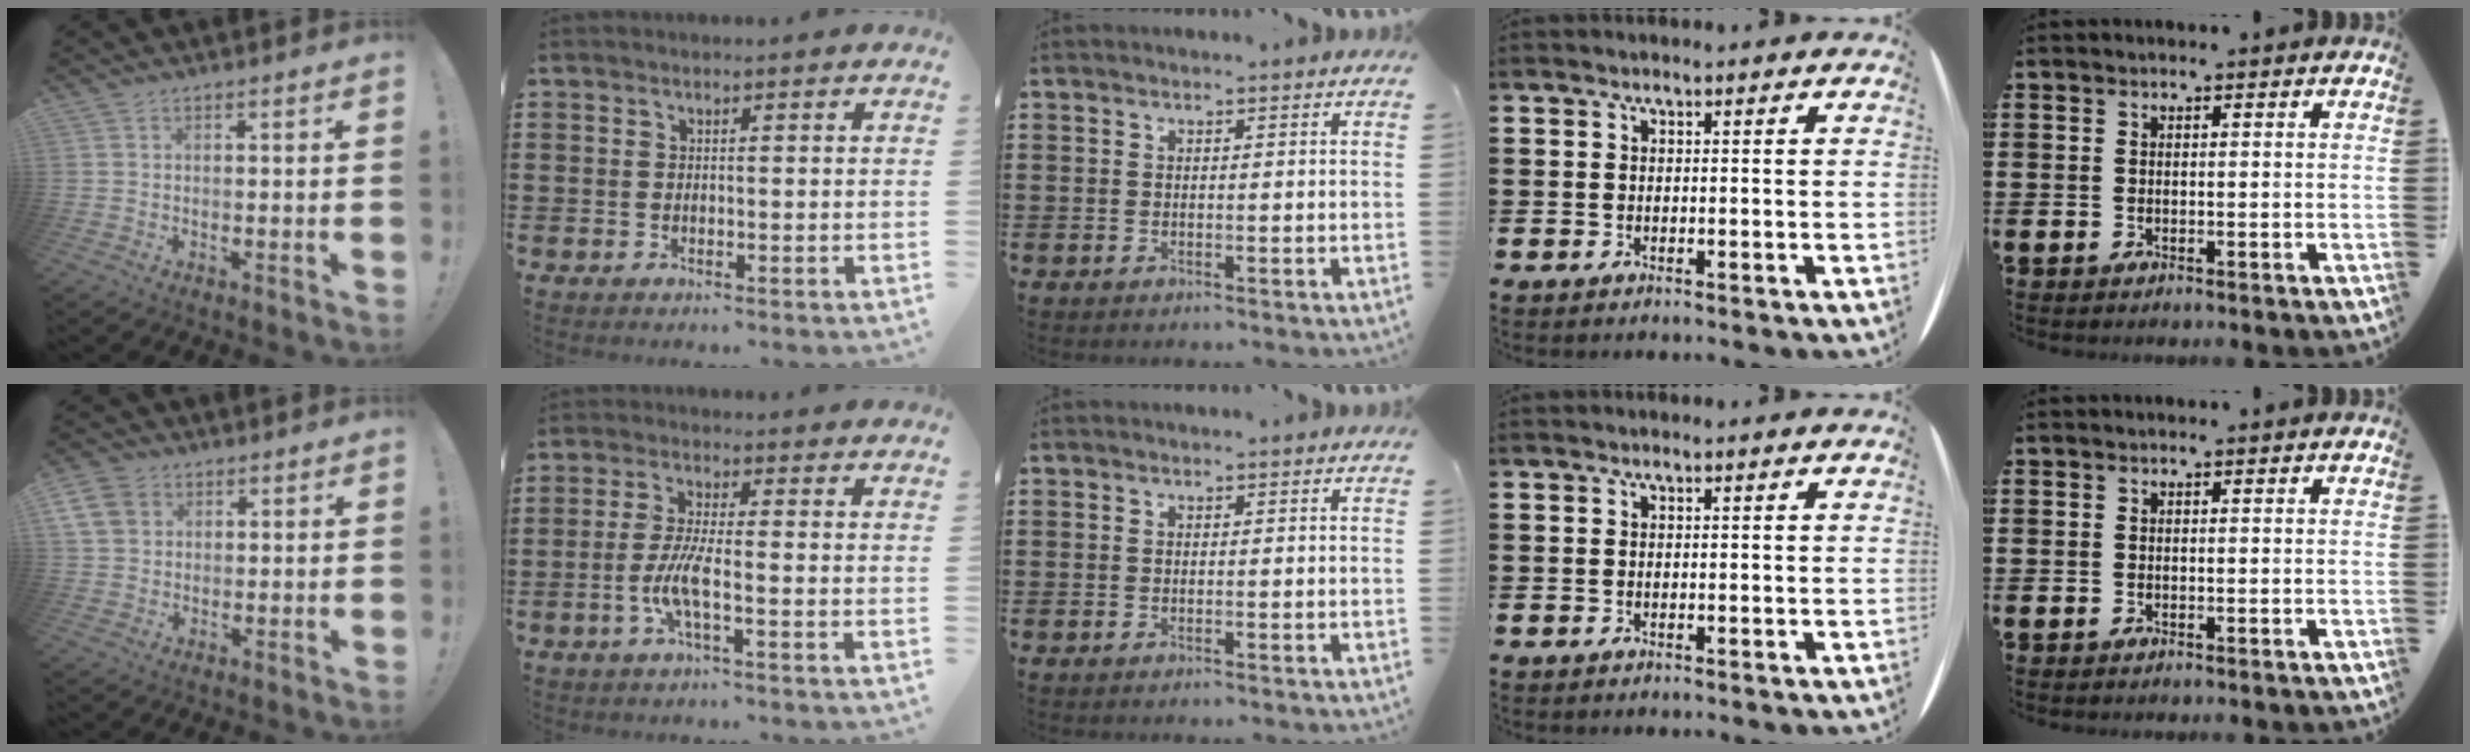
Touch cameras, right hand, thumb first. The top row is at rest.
{"thumb": {"total": 7.6, "force": [3.0, 6.1, 3.3], "torque": [-0.058, -0.009, 0.062]}, "index": {"total": 5.8, "force": [-2.0, 0.8, 5.3], "torque": [-0.125, -0.015, -0.047]}}